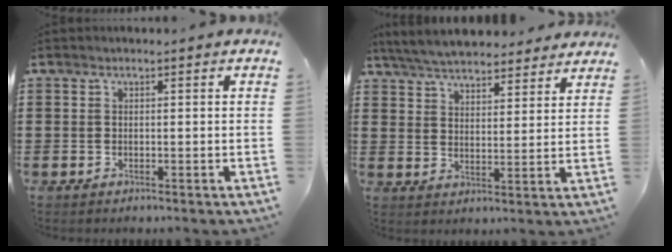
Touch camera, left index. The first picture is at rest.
{"total": 6.0, "force": [5.8, 0.9, 1.1], "torque": [-0.047, -0.021, 0.105]}